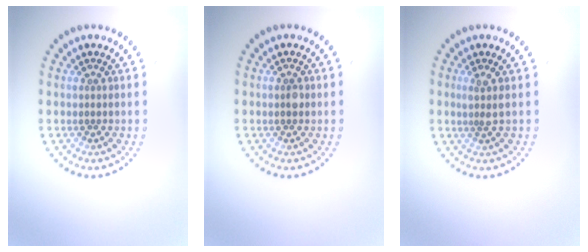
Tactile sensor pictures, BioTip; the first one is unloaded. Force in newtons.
{"total": 0.9, "press": 0.9, "slide": 0.0}
{"total": 1.3, "press": 1.0, "slide": 0.9}